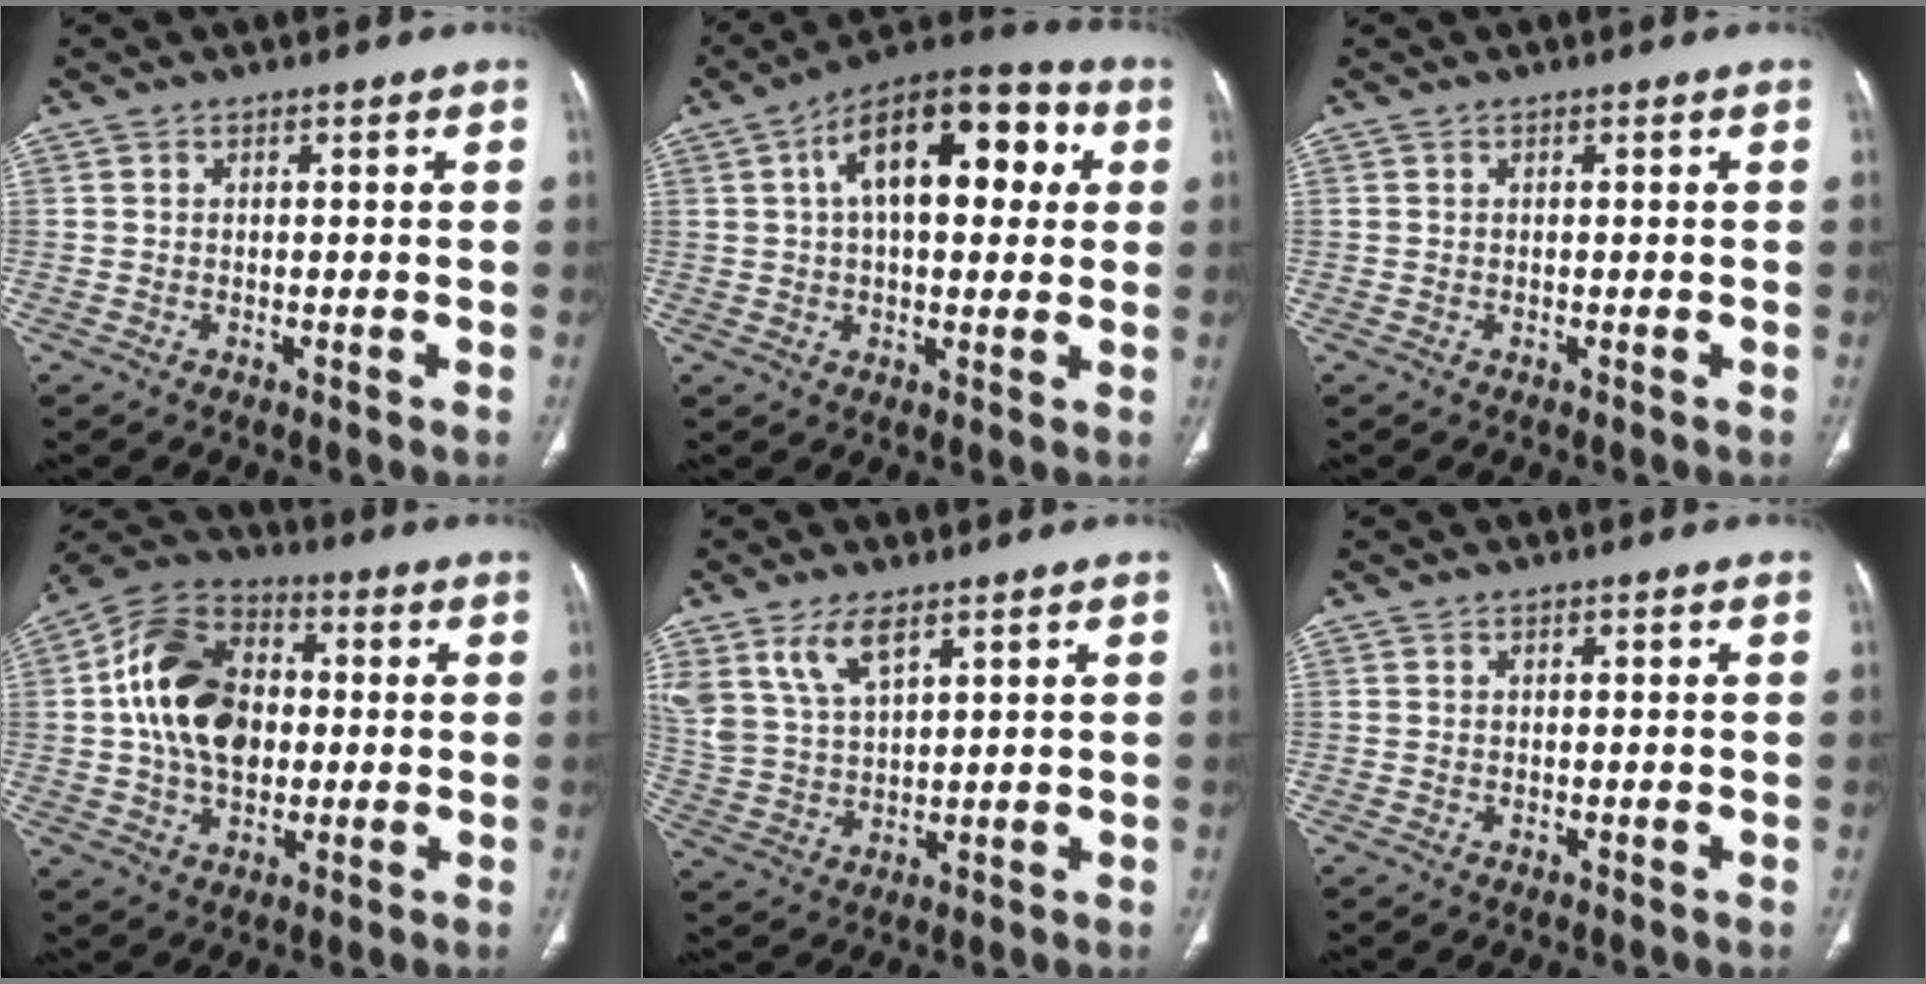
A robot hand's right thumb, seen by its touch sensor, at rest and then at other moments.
{"total": 18.9, "force": [4.9, 9.5, 15.6], "torque": [-0.203, 0.026, 0.063]}
{"total": 0.0}
{"total": 17.3, "force": [1.1, 11.9, 12.5], "torque": [-0.201, 0.020, 0.013]}
{"total": 8.3, "force": [5.2, 3.4, 5.5], "torque": [-0.111, -0.017, 0.115]}
{"total": 0.0}